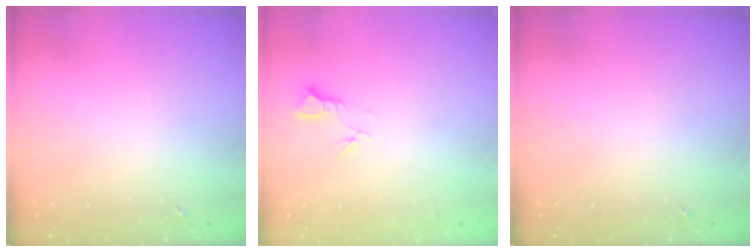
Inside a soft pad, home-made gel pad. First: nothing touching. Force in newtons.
{"total": 2.7, "press": 2.7, "slide": 0.3}
{"total": 0.0}